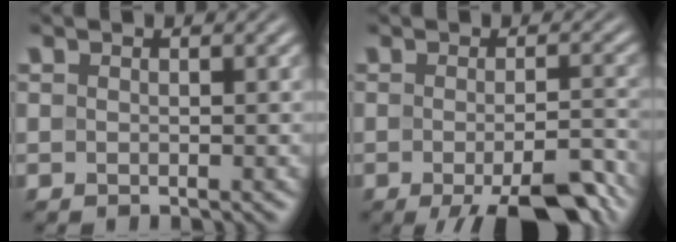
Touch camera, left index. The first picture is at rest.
{"total": 7.9, "force": [-4.5, 2.1, 6.2], "torque": [-0.081, -0.011, -0.065]}